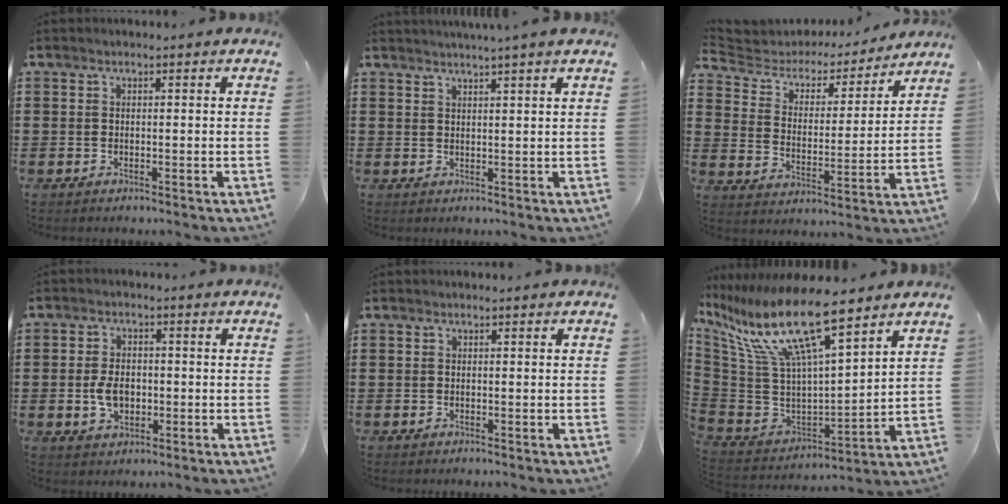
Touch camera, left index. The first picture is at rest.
{"total": 2.2, "force": [2.0, -0.7, 0.6], "torque": [-0.015, -0.004, 0.037]}
{"total": 4.1, "force": [3.7, 1.7, 0.8], "torque": [-0.043, -0.027, 0.054]}
{"total": 4.9, "force": [-0.7, 3.0, 3.7], "torque": [-0.084, 0.002, -0.015]}
{"total": 0.0}
{"total": 15.7, "force": [9.8, 3.9, 11.7], "torque": [-0.264, -0.059, 0.166]}